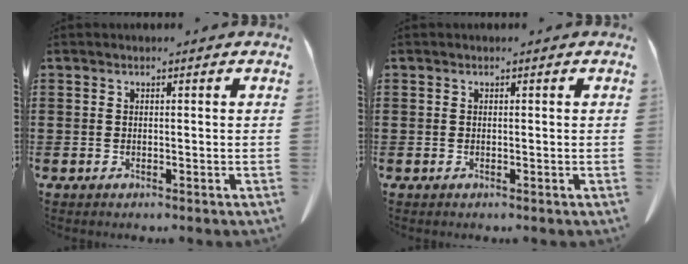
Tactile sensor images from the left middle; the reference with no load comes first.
{"total": 0.0}